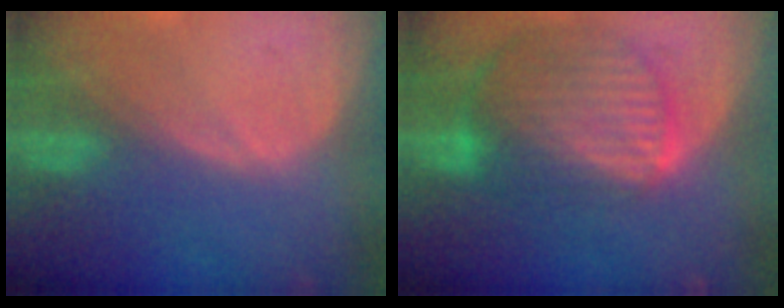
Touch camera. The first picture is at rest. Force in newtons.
{"total": 10.4, "press": 8.8, "slide": 5.5}